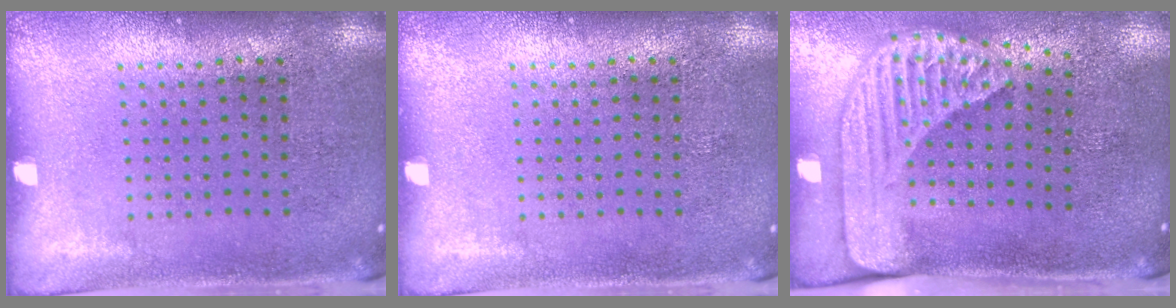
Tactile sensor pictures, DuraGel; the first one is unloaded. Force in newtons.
{"total": 0.0}
{"total": 2.4, "press": 1.7, "slide": 1.6}